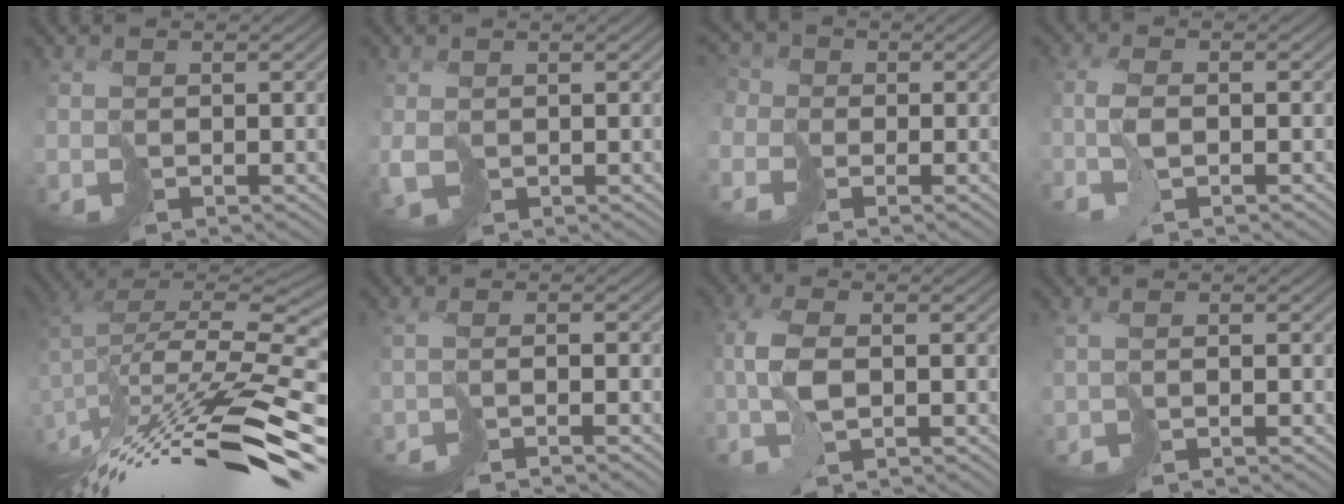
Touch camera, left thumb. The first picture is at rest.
{"total": 2.1, "force": [0.2, 1.3, 1.6], "torque": [-0.038, -0.004, 0.005]}
{"total": 4.6, "force": [-1.1, 4.0, 2.1], "torque": [-0.070, 0.008, -0.030]}
{"total": 3.1, "force": [-1.1, 0.4, 2.8], "torque": [-0.061, 0.007, -0.029]}
{"total": 13.7, "force": [-5.9, 4.1, 11.7], "torque": [-0.256, 0.008, -0.096]}
{"total": 3.0, "force": [-2.3, -0.6, 1.8], "torque": [-0.025, -0.003, -0.044]}
{"total": 4.8, "force": [-0.8, 1.4, 4.6], "torque": [-0.108, 0.009, -0.018]}
{"total": 1.4, "force": [-1.0, -0.5, 0.9], "torque": [-0.017, 0.001, -0.022]}